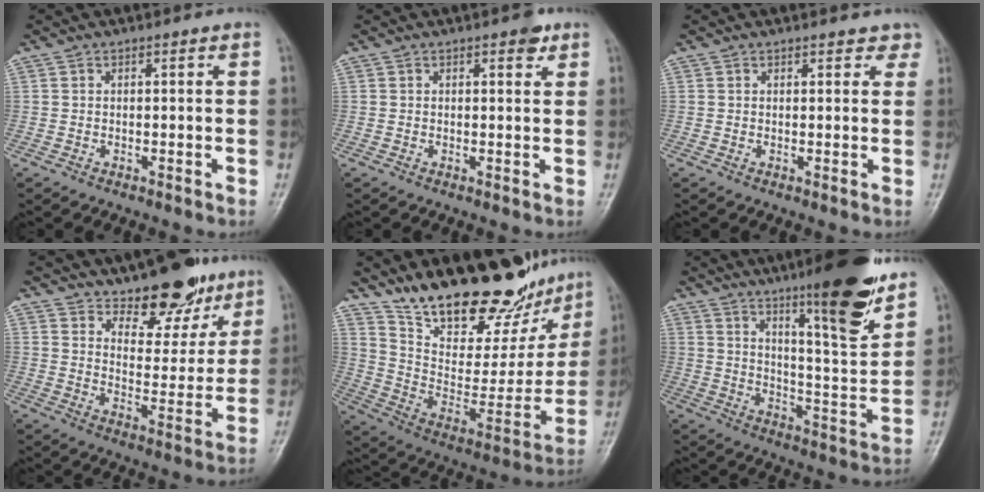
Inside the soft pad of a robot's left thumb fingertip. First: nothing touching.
{"total": 2.3, "force": [1.4, 1.0, 1.5], "torque": [-0.011, -0.004, 0.015]}
{"total": 2.9, "force": [2.4, 1.4, 0.6], "torque": [0.026, -0.007, 0.017]}
{"total": 12.9, "force": [9.7, 5.8, 6.3], "torque": [-0.043, -0.068, 0.152]}
{"total": 26.6, "force": [21.1, 9.5, 13.3], "torque": [-0.169, -0.100, 0.330]}
{"total": 17.1, "force": [11.7, 2.5, 12.3], "torque": [-0.160, -0.076, 0.184]}